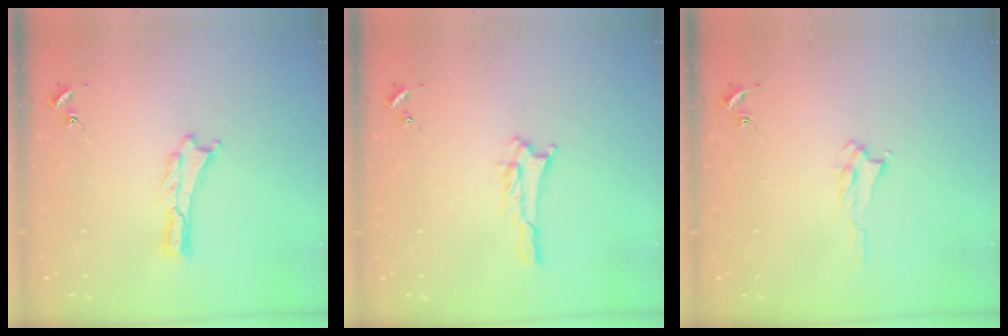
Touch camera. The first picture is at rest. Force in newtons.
{"total": 2.8, "press": 2.8, "slide": 0.3}
{"total": 2.1, "press": 2.0, "slide": 0.3}